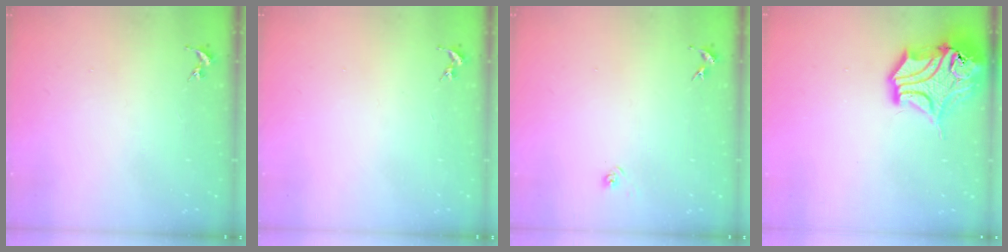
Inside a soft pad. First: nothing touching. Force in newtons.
{"total": 0.0}
{"total": 3.3, "press": 3.2, "slide": 0.8}
{"total": 16.7, "press": 16.5, "slide": 2.5}